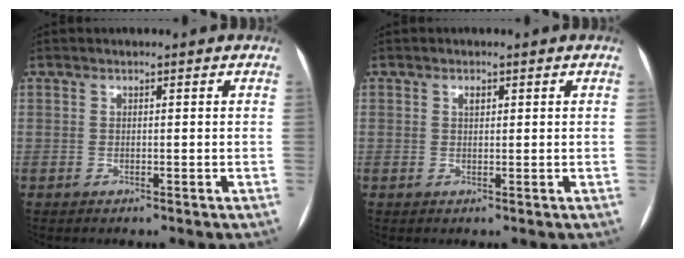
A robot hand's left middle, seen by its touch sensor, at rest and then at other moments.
{"total": 1.0, "force": [0.5, 0.5, 0.7], "torque": [-0.014, 0.001, 0.009]}